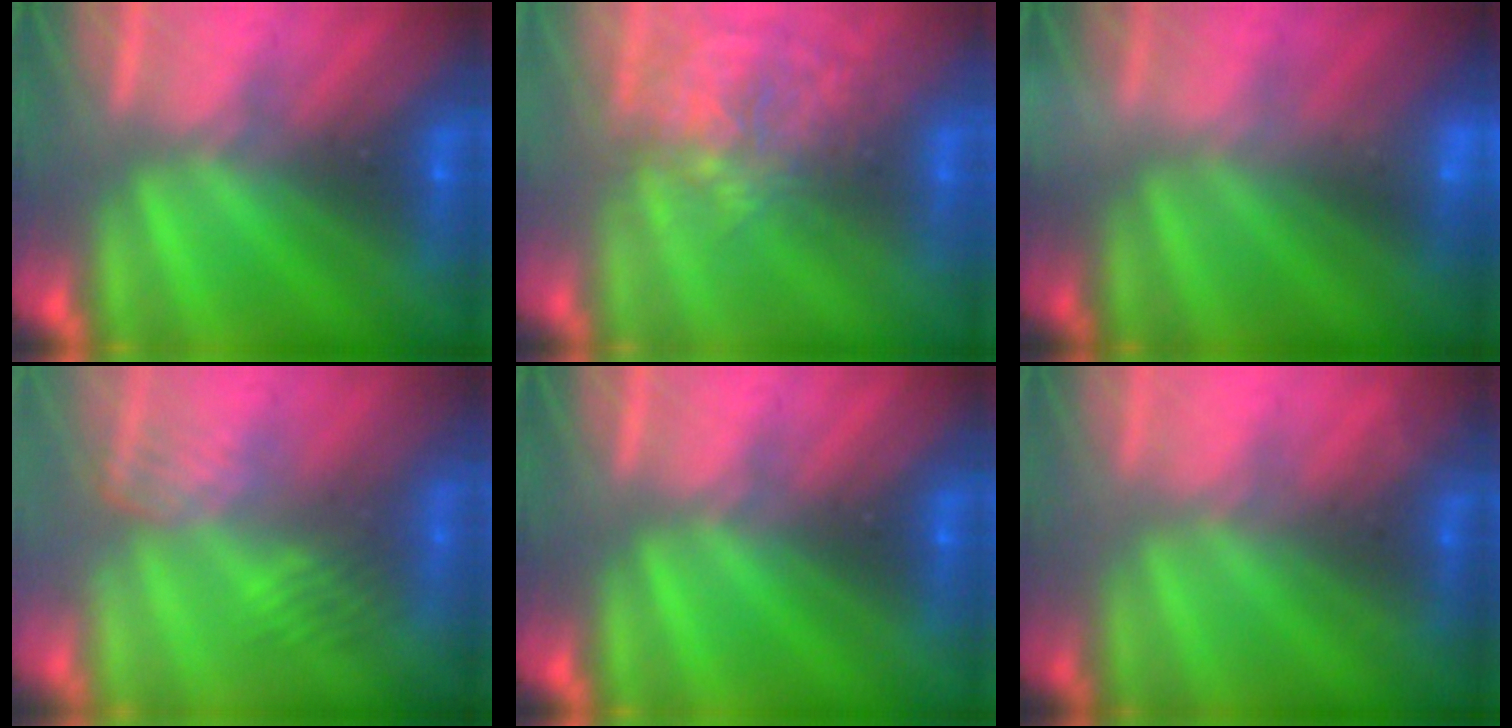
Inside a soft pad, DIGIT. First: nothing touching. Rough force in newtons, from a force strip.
{"total": 4.1}
{"total": 2.2}
{"total": 2.8}
{"total": 0.0}
{"total": 1.8}